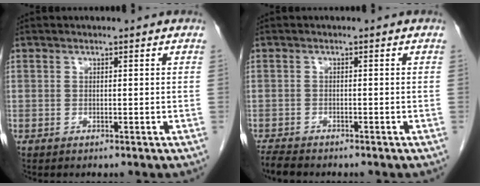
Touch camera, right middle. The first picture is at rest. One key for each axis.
{"total": 3.1, "fx": -2.8, "fy": 0.5, "fz": 1.0, "tx": -0.022, "ty": -0.011, "tz": -0.049}